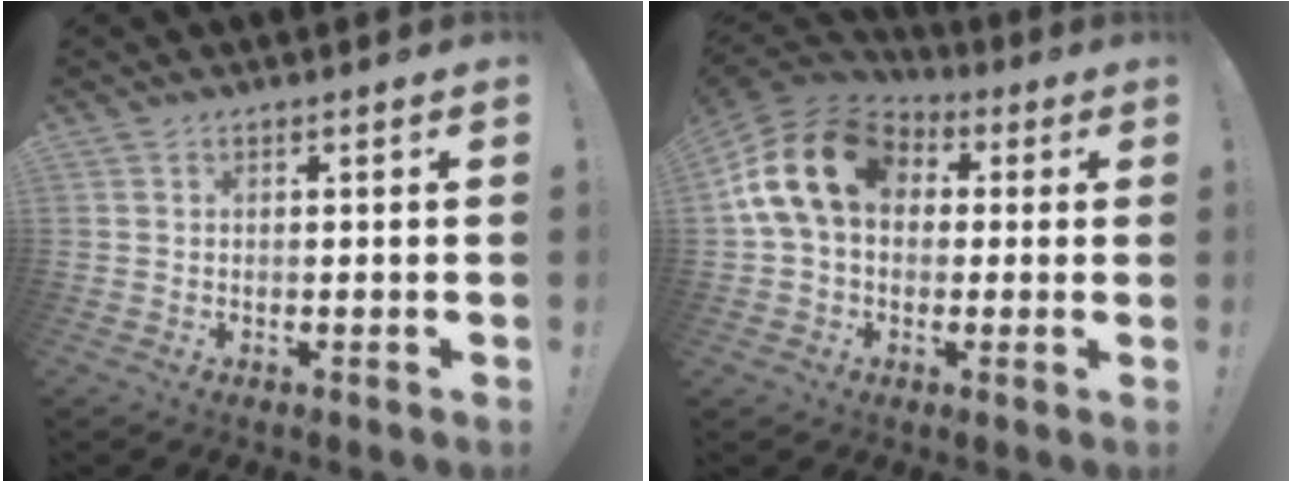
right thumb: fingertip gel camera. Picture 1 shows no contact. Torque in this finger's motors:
{"motor_torque": [2.50, 2.51, 0.18, 0.12, 0.13]}